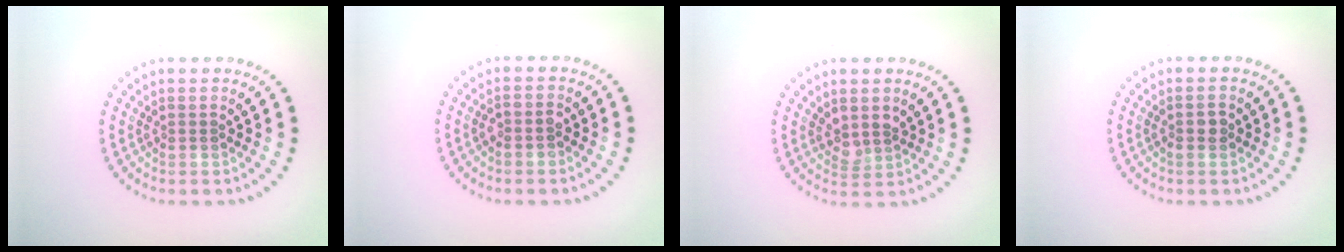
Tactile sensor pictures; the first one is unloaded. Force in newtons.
{"total": 1.5, "press": 1.3, "slide": 0.7}
{"total": 1.6, "press": 1.3, "slide": 1.0}
{"total": 1.0, "press": 1.0, "slide": 0.3}